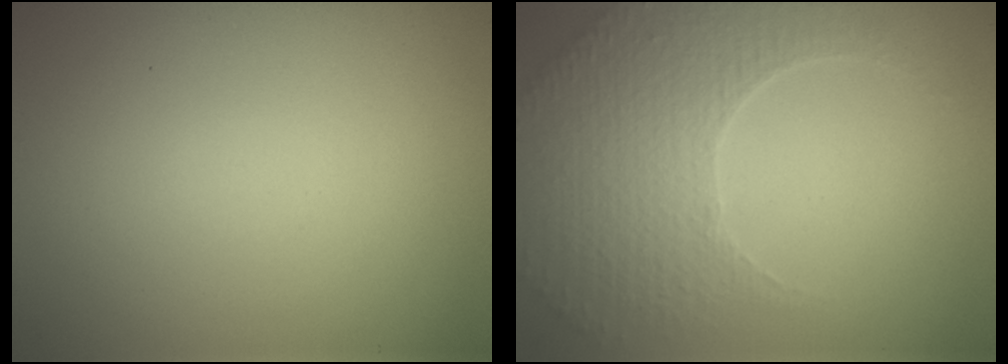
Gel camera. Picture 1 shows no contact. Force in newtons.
{"total": 5.1, "press": 3.7, "slide": 3.6}